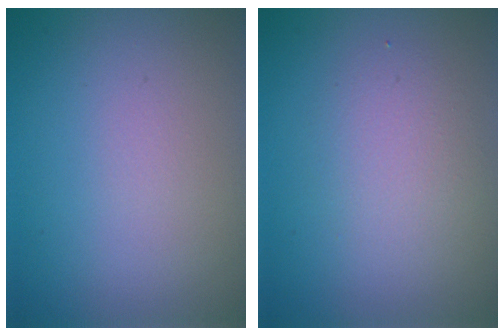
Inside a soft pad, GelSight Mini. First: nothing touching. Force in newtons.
{"total": 2.4, "press": 2.4, "slide": 0.2}